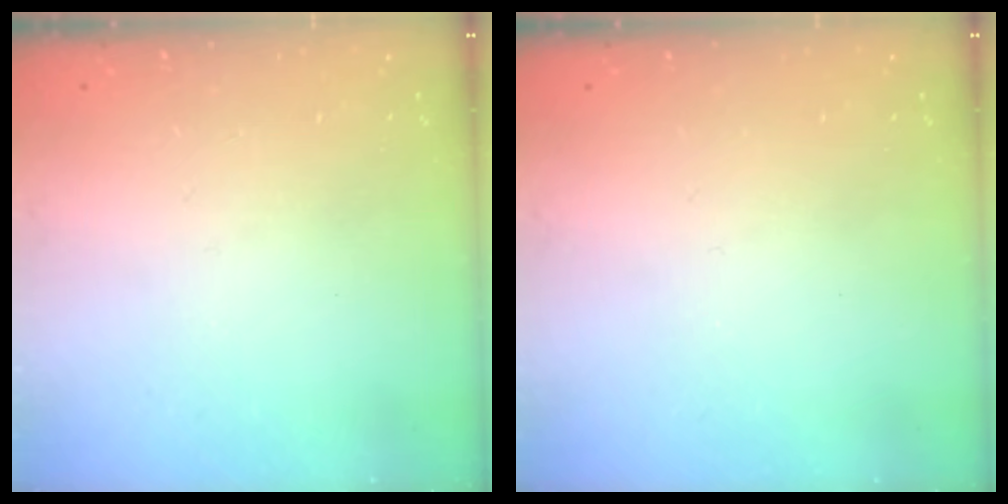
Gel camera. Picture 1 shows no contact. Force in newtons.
{"total": 0.0}